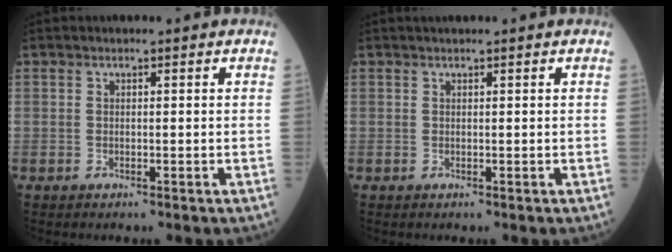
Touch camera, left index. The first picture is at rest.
{"total": 1.1, "force": [0.9, -0.1, 0.5], "torque": [-0.004, 0.015, 0.021]}